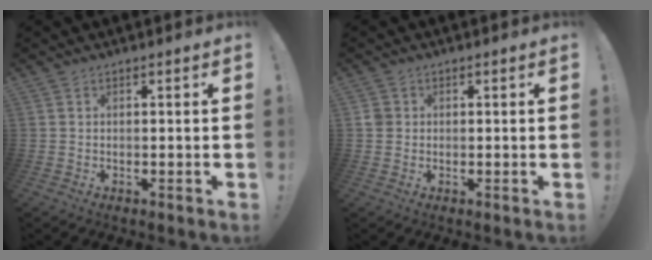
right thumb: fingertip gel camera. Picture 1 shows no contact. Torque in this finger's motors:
{"motor_torque": [0.44, 0.39, 0.09, 0.02, -0.04]}